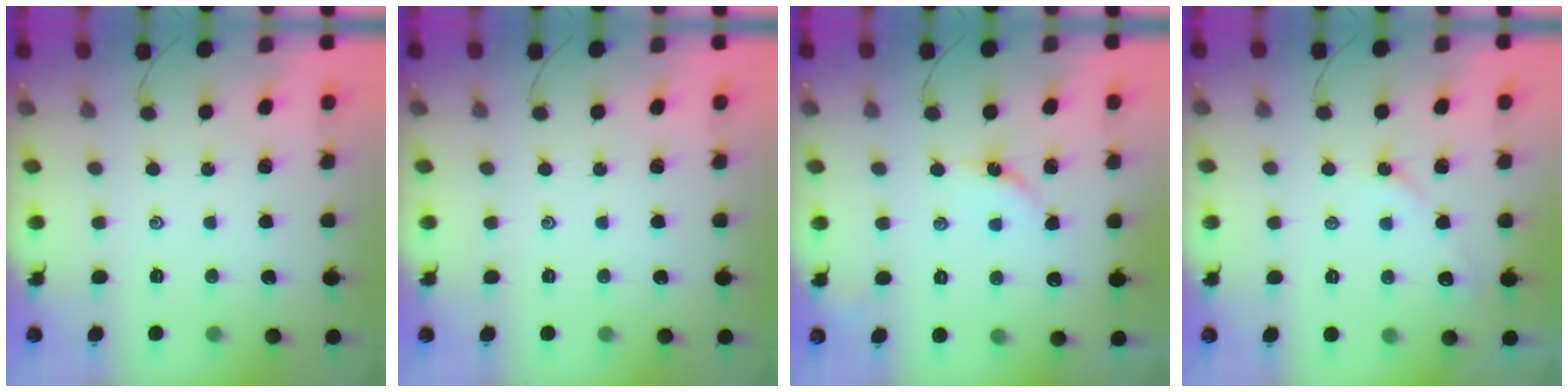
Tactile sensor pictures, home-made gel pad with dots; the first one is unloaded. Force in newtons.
{"total": 0.0}
{"total": 5.1, "press": 5.0, "slide": 0.8}
{"total": 3.8, "press": 3.8, "slide": 0.5}